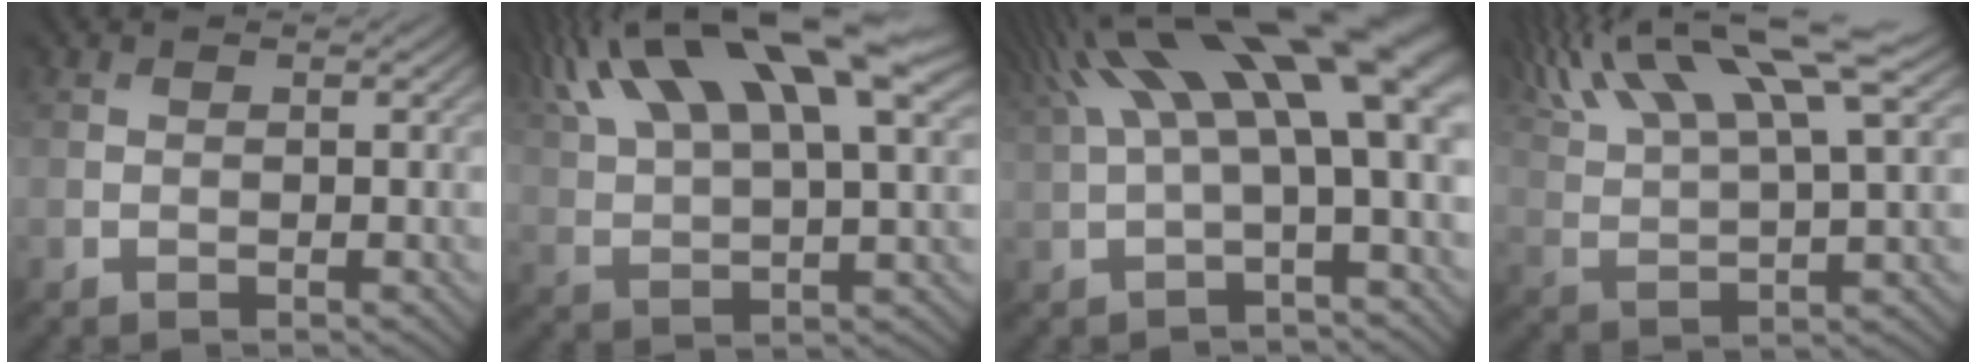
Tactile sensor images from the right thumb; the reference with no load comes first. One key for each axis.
{"total": 17.6, "fx": 10.2, "fy": 5.7, "fz": 13.2, "tx": -0.273, "ty": 0.036, "tz": 0.173}
{"total": 15.1, "fx": 4.5, "fy": 4.4, "fz": 13.7, "tx": -0.251, "ty": 0.020, "tz": 0.090}
{"total": 15.5, "fx": 9.9, "fy": 4.3, "fz": 11.2, "tx": -0.224, "ty": 0.025, "tz": 0.165}